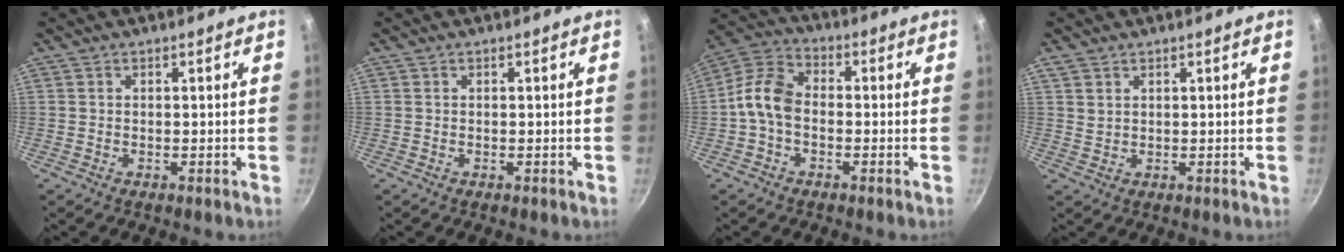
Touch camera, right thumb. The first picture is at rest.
{"total": 0.0}
{"total": 8.5, "force": [-1.4, 5.9, 5.9], "torque": [-0.106, 0.033, -0.046]}
{"total": 1.8, "force": [1.2, 1.1, 0.7], "torque": [-0.010, -0.005, 0.022]}